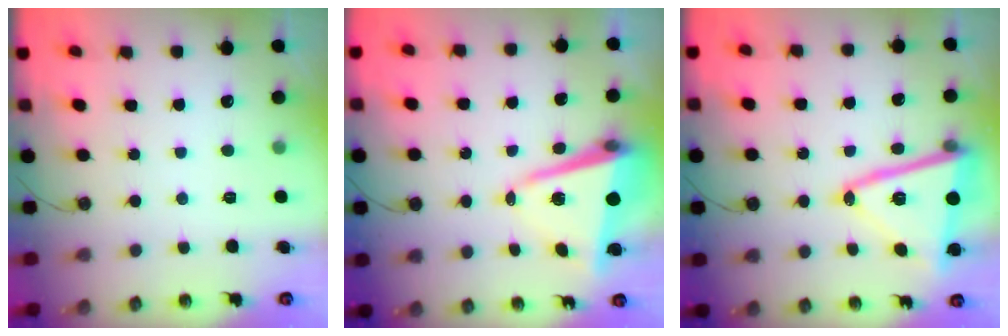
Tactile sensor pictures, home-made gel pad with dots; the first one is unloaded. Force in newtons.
{"total": 9.8, "press": 9.6, "slide": 1.6}
{"total": 18.6, "press": 18.5, "slide": 1.7}